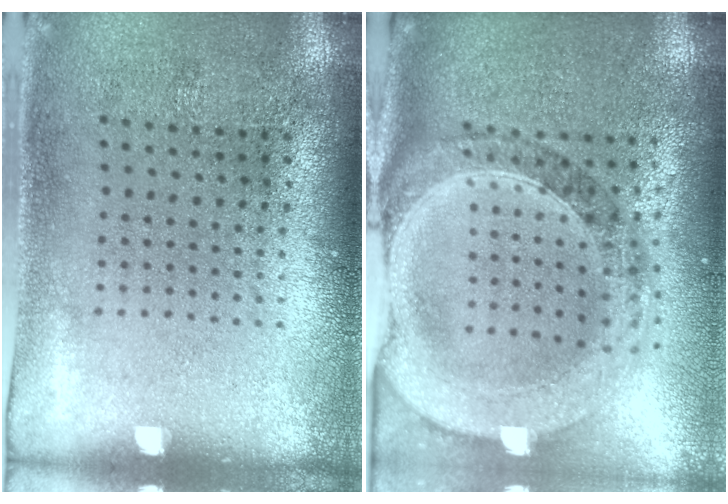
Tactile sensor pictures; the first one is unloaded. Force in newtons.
{"total": 1.8, "press": 1.7, "slide": 0.5}